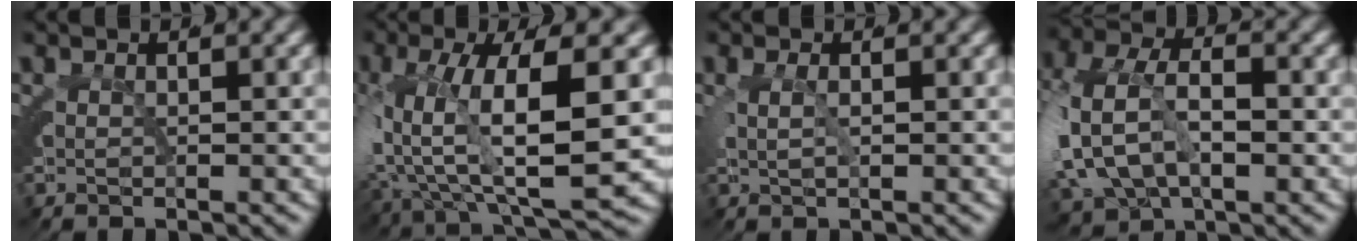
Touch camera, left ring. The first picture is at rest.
{"total": 10.7, "force": [-0.9, 6.5, 8.5], "torque": [-0.166, -0.018, -0.005]}
{"total": 0.6, "force": [-0.1, 0.5, 0.3], "torque": [-0.010, -0.005, 0.002]}
{"total": 7.7, "force": [-1.9, 6.3, 3.9], "torque": [-0.120, -0.027, -0.023]}